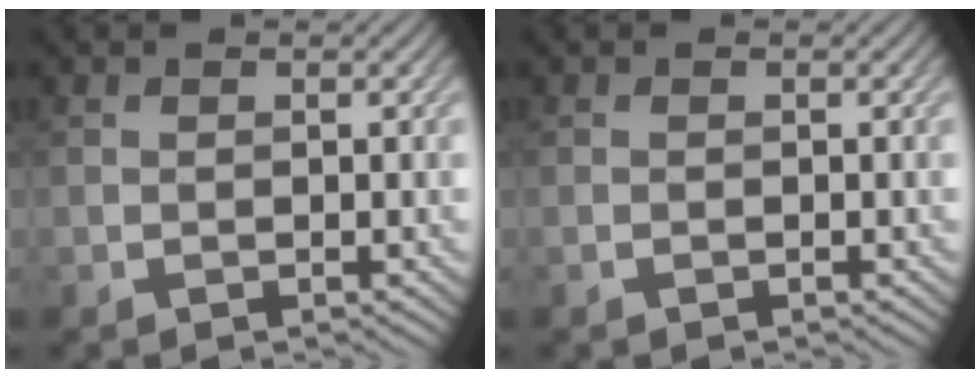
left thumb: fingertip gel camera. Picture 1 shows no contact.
{"total": 0.0}